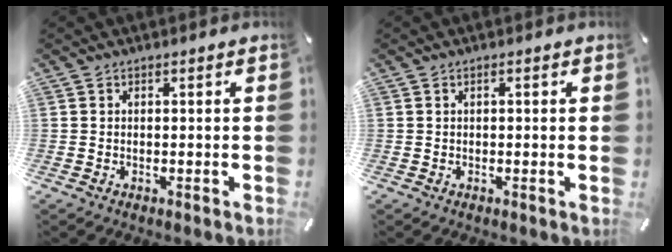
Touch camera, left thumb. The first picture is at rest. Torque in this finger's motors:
{"motor_torque": [-0.05, -0.20, 0.02, -0.04, 0.00]}